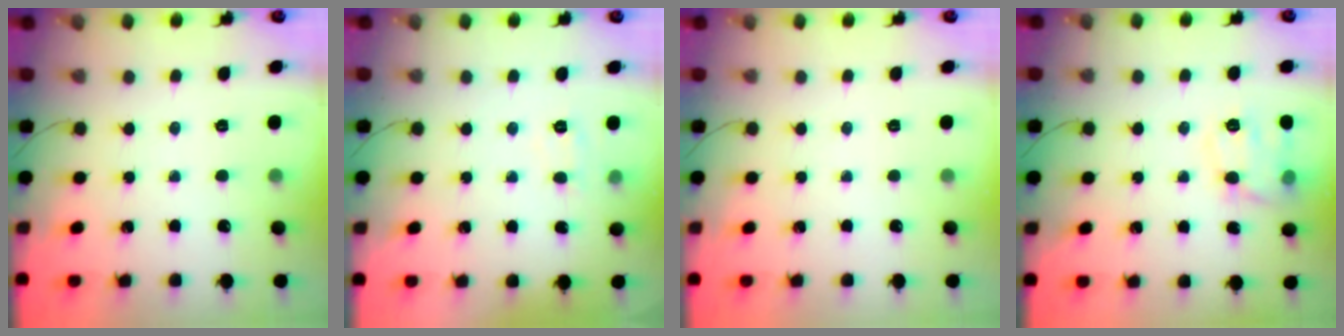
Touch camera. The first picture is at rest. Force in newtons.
{"total": 5.8, "press": 5.6, "slide": 1.4}
{"total": 0.0}
{"total": 11.5, "press": 11.4, "slide": 0.7}